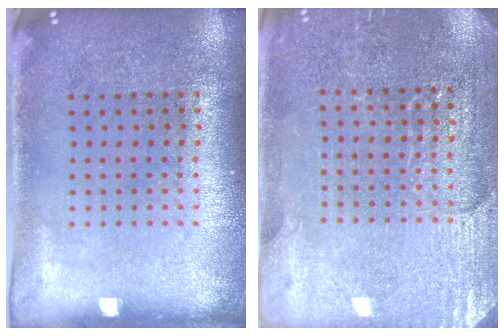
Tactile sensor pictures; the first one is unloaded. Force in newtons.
{"total": 2.9, "press": 2.9, "slide": 0.2}